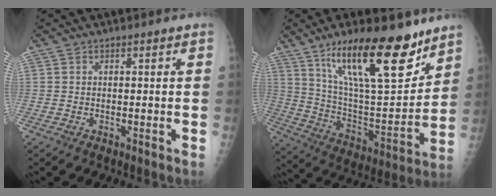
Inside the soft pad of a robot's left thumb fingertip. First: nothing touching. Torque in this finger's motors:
{"motor_torque": [1.14, 1.12, 1.62, -1.14, 0.30]}